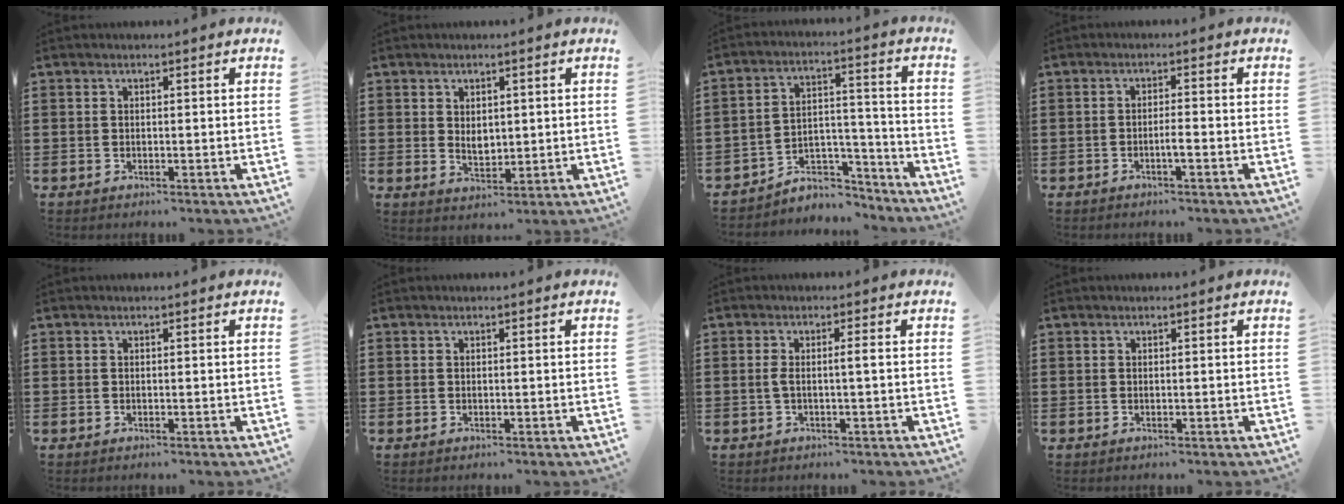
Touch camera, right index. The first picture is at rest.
{"total": 2.7, "force": [0.6, 1.7, 2.0], "torque": [-0.035, 0.003, 0.008]}
{"total": 5.3, "force": [-4.4, 2.6, 1.4], "torque": [-0.028, 0.015, -0.087]}
{"total": 1.9, "force": [-1.1, -0.1, 1.5], "torque": [-0.026, -0.004, -0.020]}
{"total": 0.0}
{"total": 0.0}
{"total": 2.2, "force": [-0.3, 0.0, 2.2], "torque": [-0.043, -0.001, -0.007]}
{"total": 0.0}